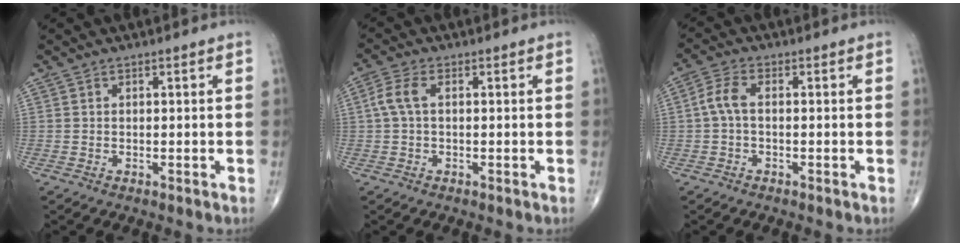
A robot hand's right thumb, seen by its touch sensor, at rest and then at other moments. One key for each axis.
{"total": 3.9, "fx": 0.4, "fy": 1.8, "fz": 3.4, "tx": -0.092, "ty": 0.010, "tz": 0.005}
{"total": 3.9, "fx": -0.3, "fy": 1.7, "fz": 3.5, "tx": -0.084, "ty": 0.010, "tz": -0.012}